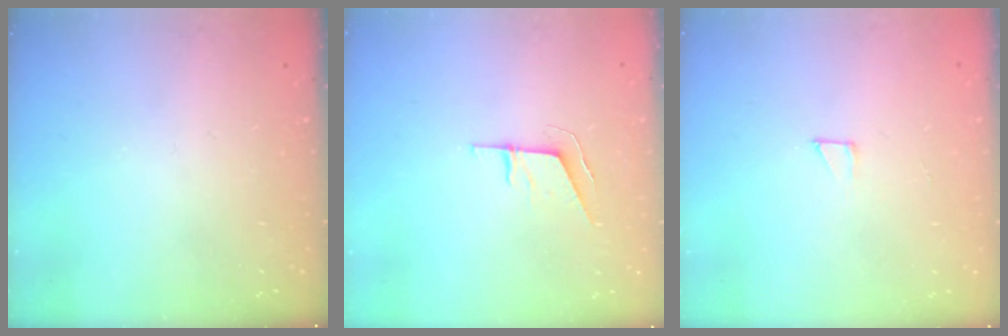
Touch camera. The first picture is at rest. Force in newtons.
{"total": 6.1, "press": 6.1, "slide": 0.0}
{"total": 1.9, "press": 1.9, "slide": 0.1}